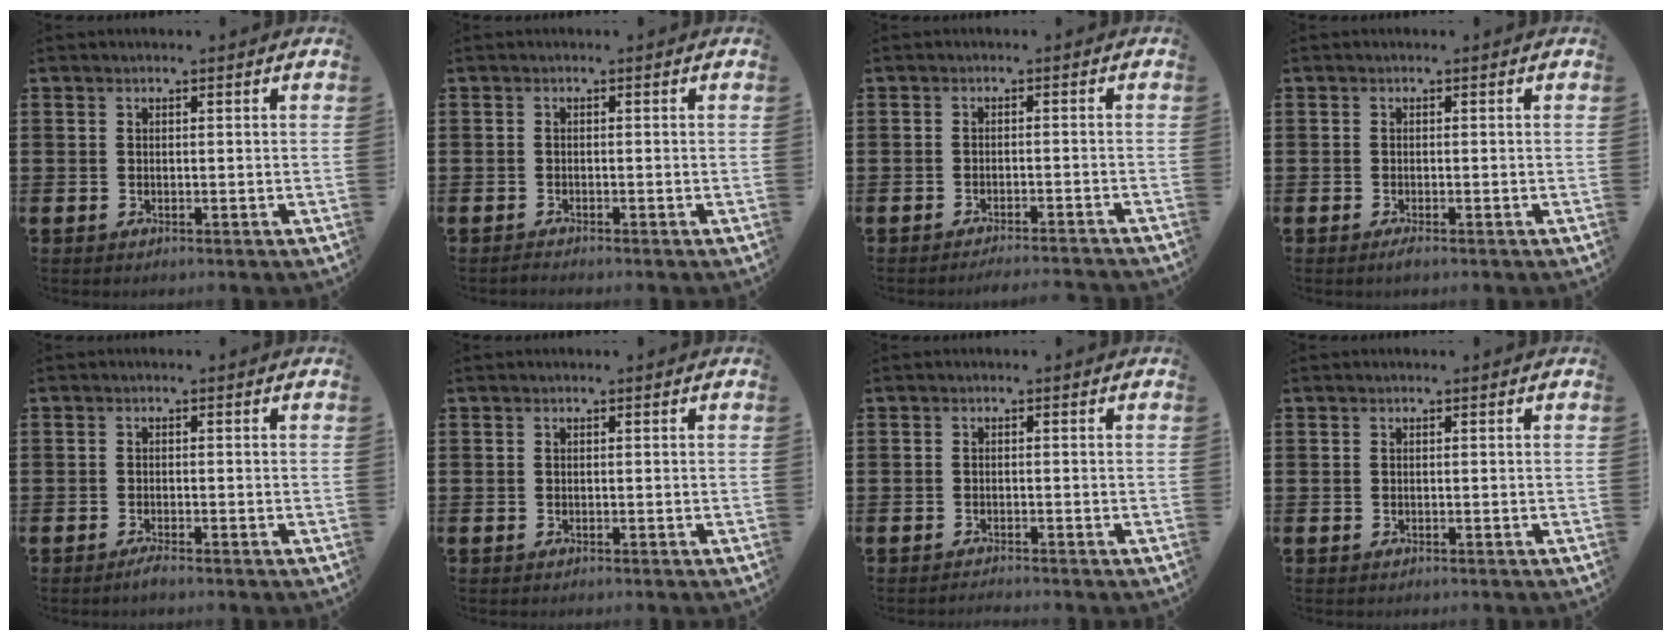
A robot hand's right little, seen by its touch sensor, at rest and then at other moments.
{"total": 0.6, "force": [-0.6, 0.0, 0.2], "torque": [-0.004, -0.003, -0.011]}
{"total": 1.5, "force": [-1.5, -0.2, 0.3], "torque": [-0.004, 0.003, -0.029]}
{"total": 0.8, "force": [-0.4, 0.1, 0.7], "torque": [-0.011, -0.001, -0.007]}
{"total": 1.1, "force": [-0.8, 0.0, 0.7], "torque": [-0.012, -0.001, -0.016]}
{"total": 0.0}
{"total": 0.8, "force": [-0.8, -0.1, 0.1], "torque": [-0.002, 0.000, -0.016]}
{"total": 0.0}